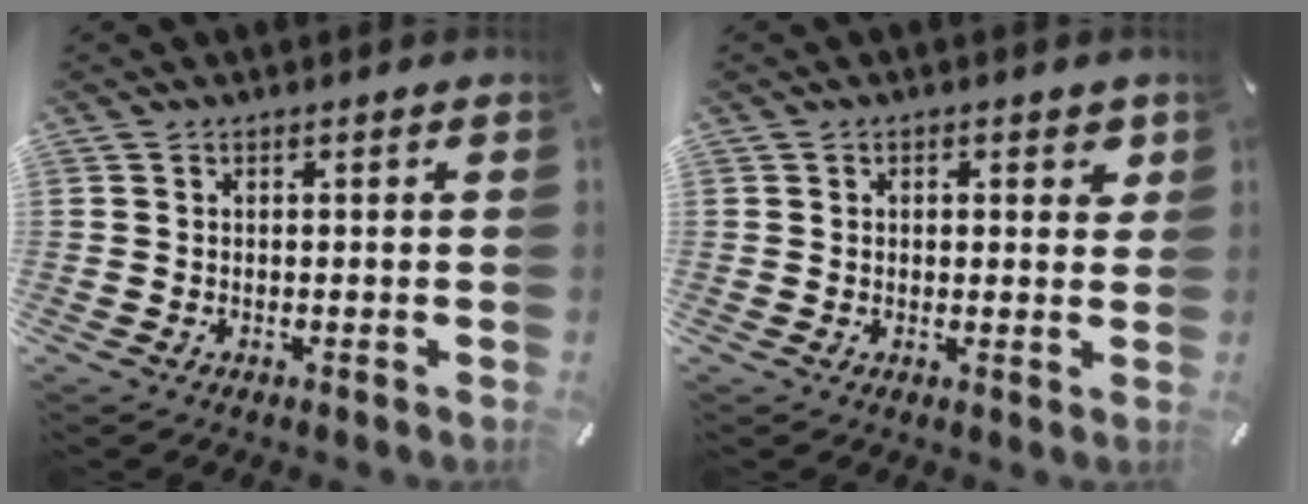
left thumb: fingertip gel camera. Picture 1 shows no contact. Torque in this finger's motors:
{"motor_torque": [0.02, -0.39, 0.02, 0.00, -0.03]}